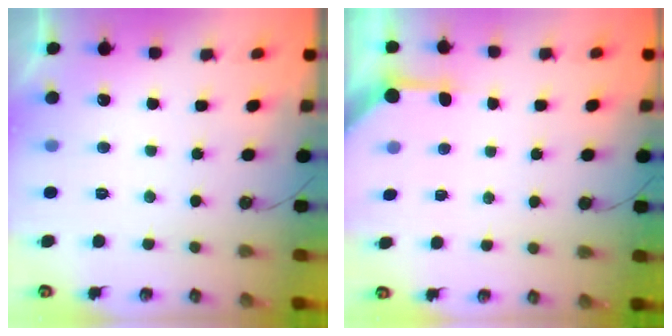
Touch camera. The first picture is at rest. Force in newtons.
{"total": 3.6, "press": 3.5, "slide": 0.5}